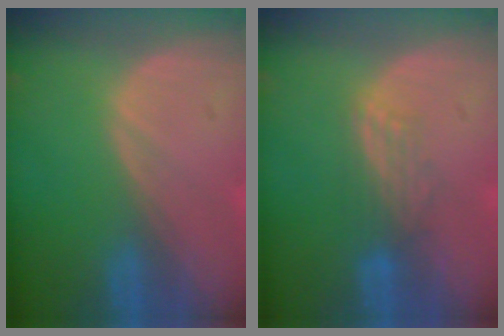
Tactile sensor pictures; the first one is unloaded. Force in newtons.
{"total": 2.8, "press": 2.7, "slide": 0.6}